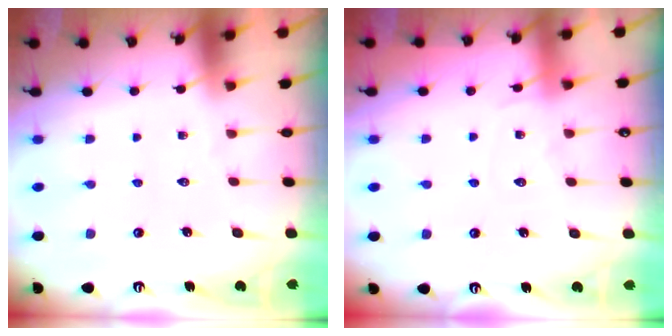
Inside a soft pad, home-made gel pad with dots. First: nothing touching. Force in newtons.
{"total": 7.9, "press": 7.9, "slide": 0.9}